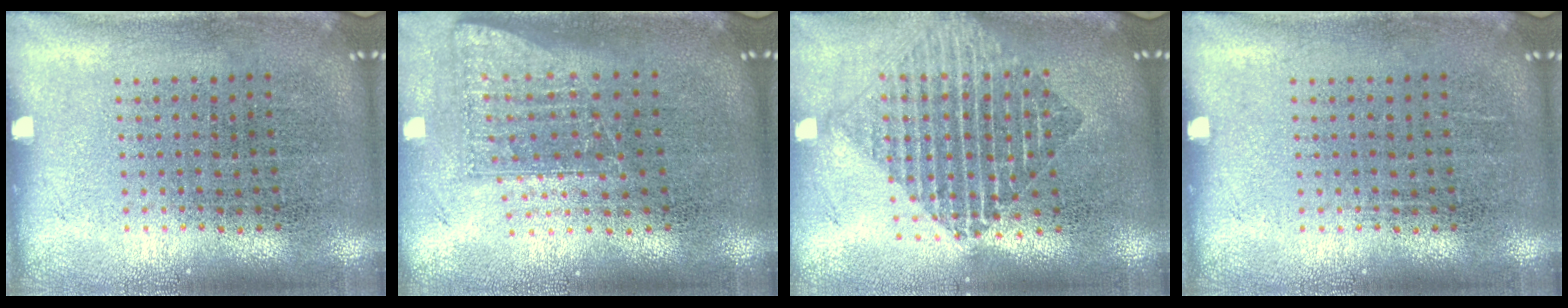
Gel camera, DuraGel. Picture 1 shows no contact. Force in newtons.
{"total": 1.7, "press": 1.3, "slide": 1.2}
{"total": 1.8, "press": 1.5, "slide": 1.1}
{"total": 0.0}